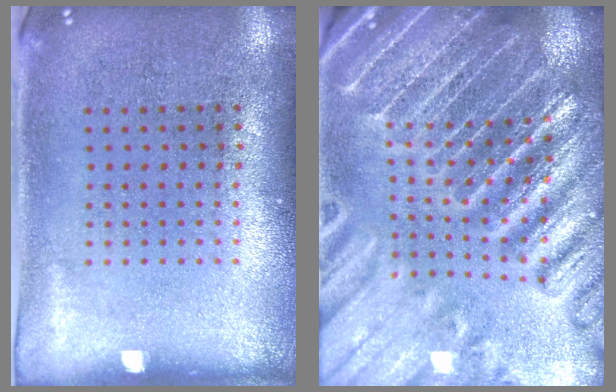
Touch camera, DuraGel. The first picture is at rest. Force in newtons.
{"total": 4.8, "press": 4.3, "slide": 2.1}